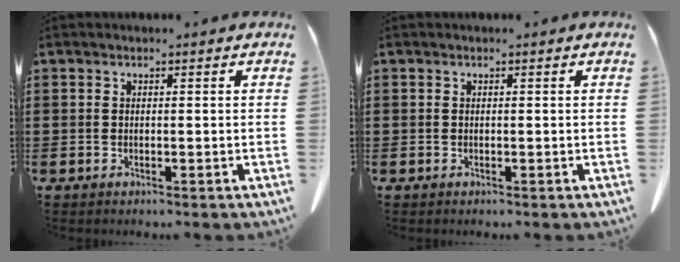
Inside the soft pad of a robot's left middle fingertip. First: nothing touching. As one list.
[{"total": 0.0}]